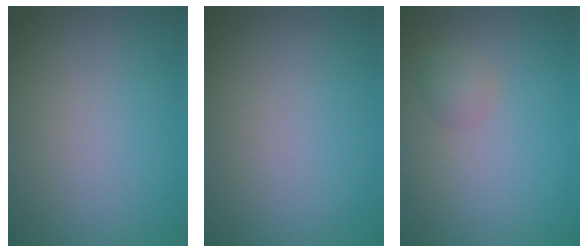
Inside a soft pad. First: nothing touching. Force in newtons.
{"total": 0.0}
{"total": 1.3, "press": 1.3, "slide": 0.1}